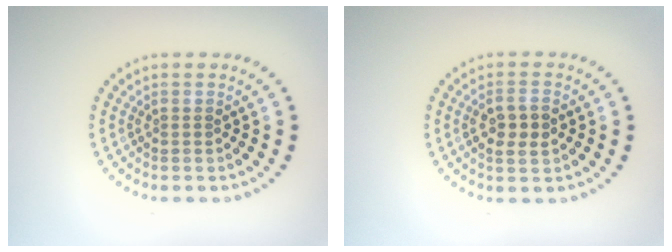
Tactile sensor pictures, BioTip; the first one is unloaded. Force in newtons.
{"total": 2.6, "press": 2.6, "slide": 0.5}